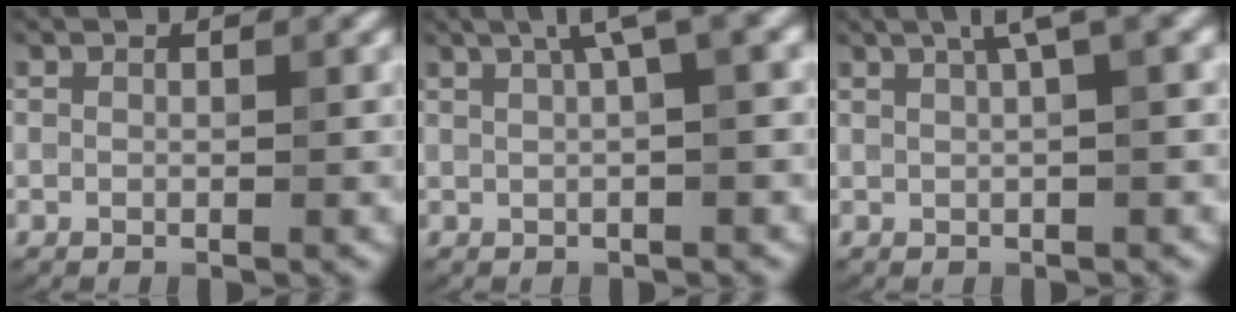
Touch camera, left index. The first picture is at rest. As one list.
[{"total": 4.6, "force": [2.1, 0.9, 4.0], "torque": [-0.051, 0.020, 0.033]}, {"total": 3.6, "force": [1.9, 0.6, 3.0], "torque": [-0.037, 0.016, 0.029]}]